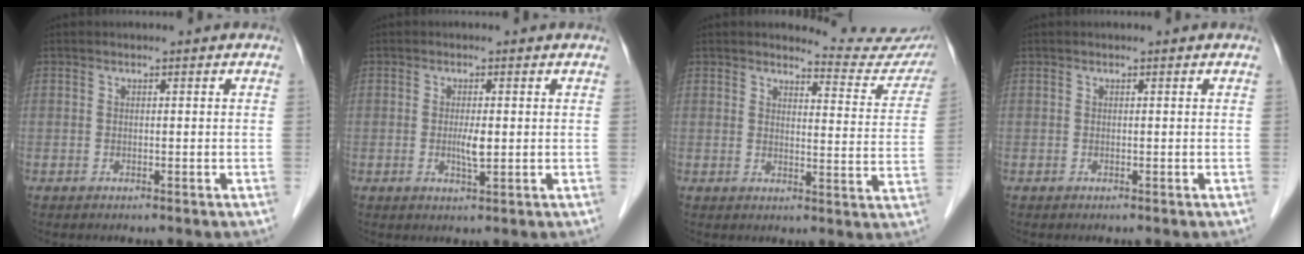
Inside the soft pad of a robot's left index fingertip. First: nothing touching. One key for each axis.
{"total": 2.5, "fx": 0.0, "fy": 0.4, "fz": 2.4, "tx": -0.049, "ty": -0.003, "tz": 0.001}
{"total": 10.8, "fx": 10.8, "fy": 0.7, "fz": 0.5, "tx": 0.008, "ty": -0.072, "tz": 0.104}
{"total": 0.0}